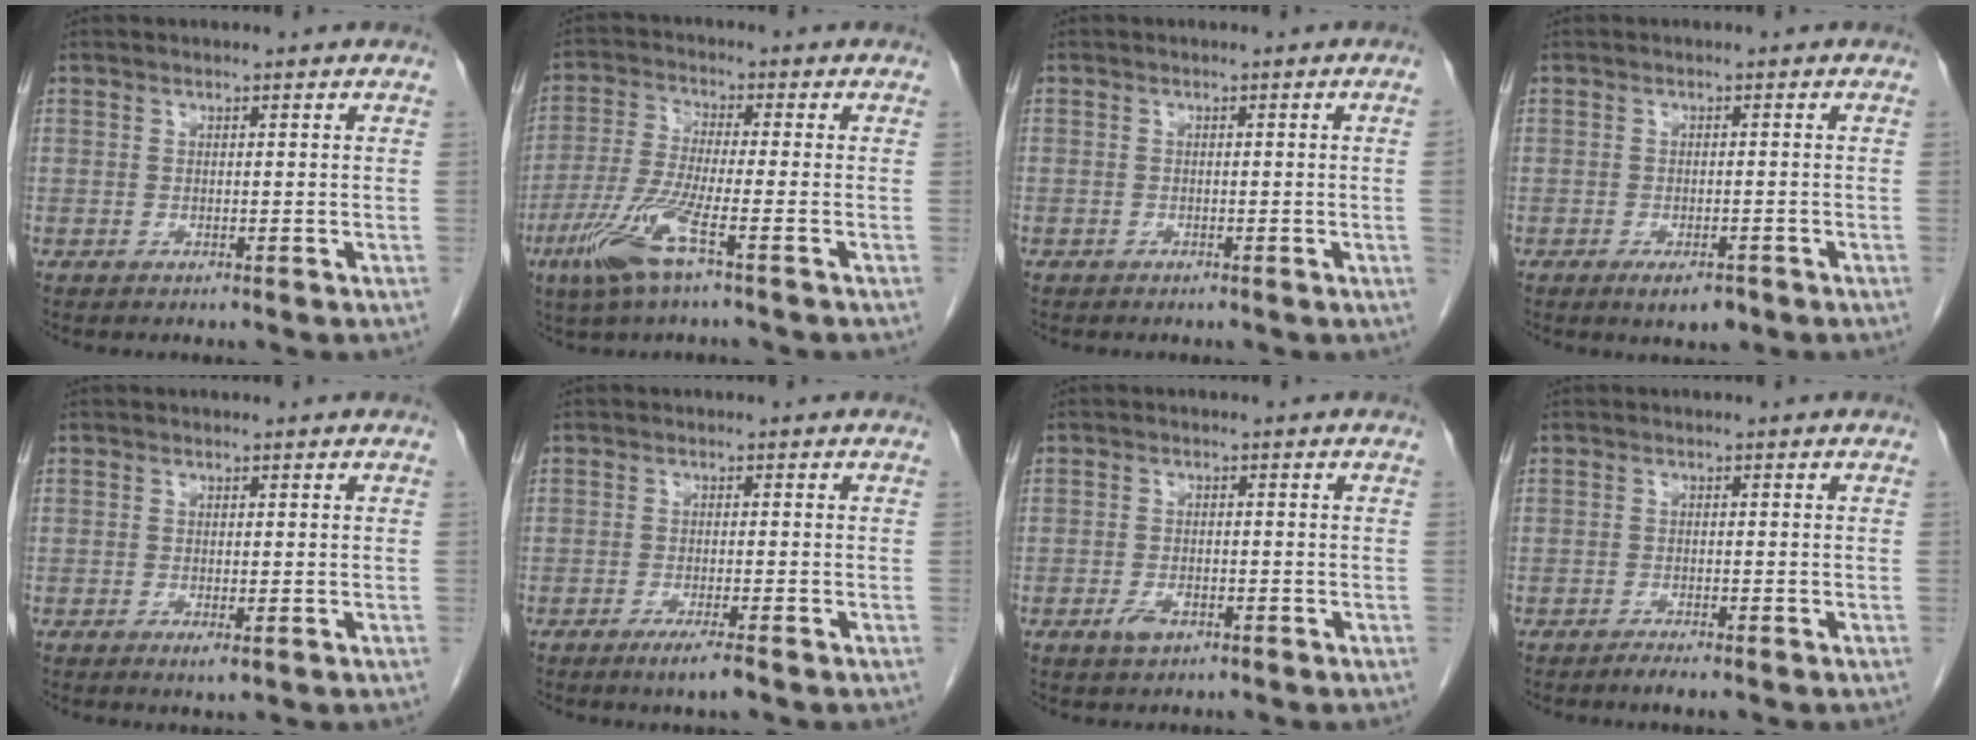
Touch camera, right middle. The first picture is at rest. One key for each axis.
{"total": 8.5, "fx": -4.2, "fy": 0.1, "fz": 7.3, "tx": -0.163, "ty": -0.013, "tz": -0.087}
{"total": 1.0, "fx": -0.2, "fy": -0.4, "fz": 0.9, "tx": -0.007, "ty": 0.001, "tz": -0.005}
{"total": 3.4, "fx": -2.1, "fy": 1.2, "fz": 2.4, "tx": -0.038, "ty": -0.002, "tz": -0.027}
{"total": 1.3, "fx": -0.4, "fy": 0.3, "fz": 1.2, "tx": -0.016, "ty": -0.004, "tz": -0.004}
{"total": 3.2, "fx": -2.1, "fy": -0.1, "fz": 2.4, "tx": -0.044, "ty": -0.009, "tz": -0.036}
{"total": 2.4, "fx": -1.2, "fy": 1.2, "fz": 1.7, "tx": -0.033, "ty": 0.001, "tz": -0.019}
{"total": 1.4, "fx": -1.1, "fy": 0.0, "fz": 0.9, "tx": -0.021, "ty": -0.004, "tz": -0.020}